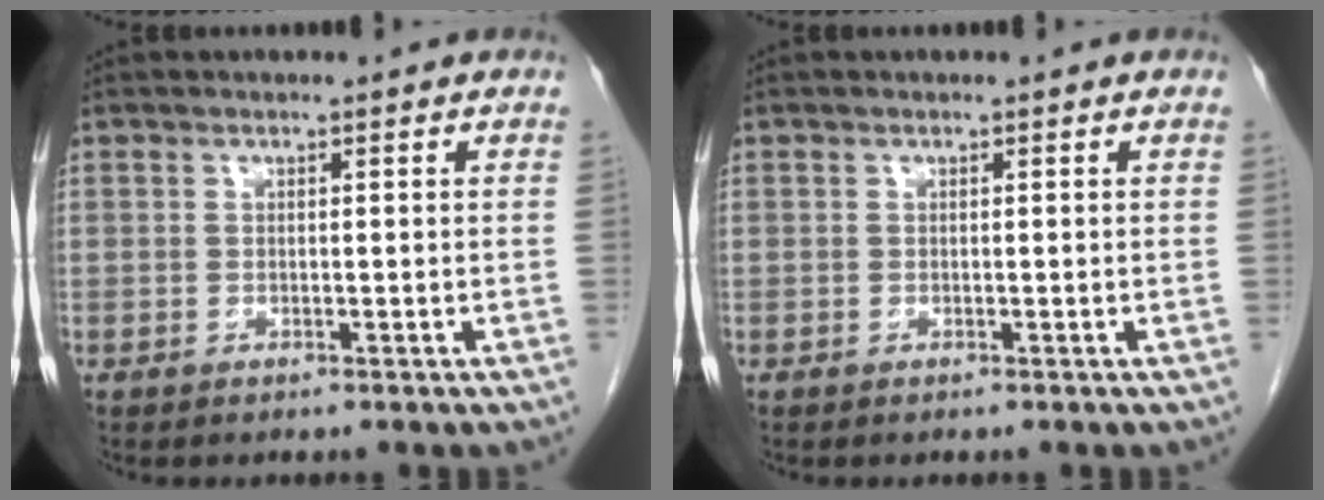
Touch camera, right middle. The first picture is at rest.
{"total": 0.0}